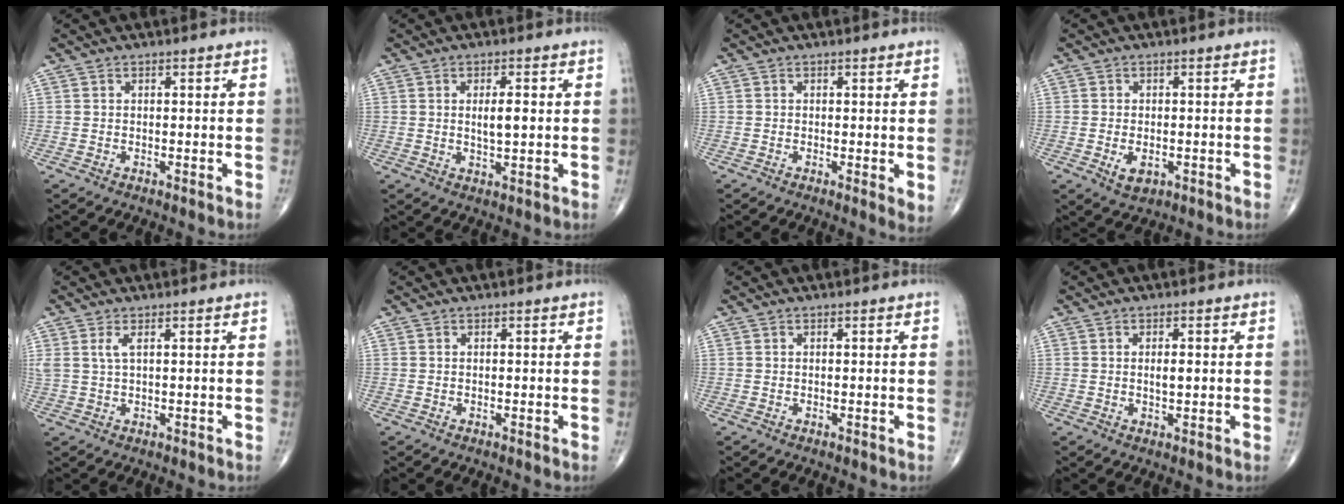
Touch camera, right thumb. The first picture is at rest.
{"total": 4.3, "force": [0.7, 1.4, 4.0], "torque": [-0.065, -0.005, 0.012]}
{"total": 2.2, "force": [0.0, 0.6, 2.1], "torque": [-0.031, -0.008, -0.005]}
{"total": 3.7, "force": [-1.1, 2.3, 2.6], "torque": [-0.040, -0.001, -0.008]}
{"total": 2.5, "force": [1.1, 0.7, 2.1], "torque": [-0.056, 0.003, 0.029]}
{"total": 0.0}
{"total": 0.0}
{"total": 2.5, "force": [0.3, 0.9, 2.3], "torque": [-0.038, -0.002, 0.005]}